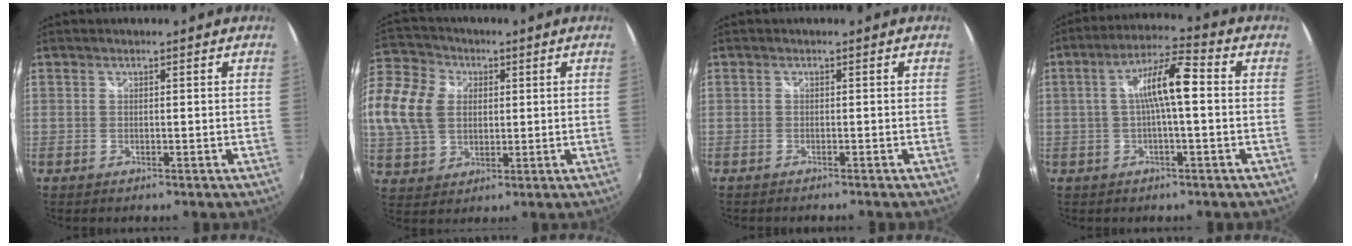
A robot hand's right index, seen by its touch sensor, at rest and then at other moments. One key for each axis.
{"total": 21.0, "fx": 4.3, "fy": 16.5, "fz": 12.3, "tx": -0.318, "ty": 0.049, "tz": 0.083}
{"total": 1.1, "fx": -1.1, "fy": 0.1, "fz": 0.3, "tx": -0.008, "ty": -0.009, "tz": -0.020}
{"total": 9.0, "fx": 0.3, "fy": 1.4, "fz": 8.9, "tx": -0.164, "ty": 0.017, "tz": 0.004}